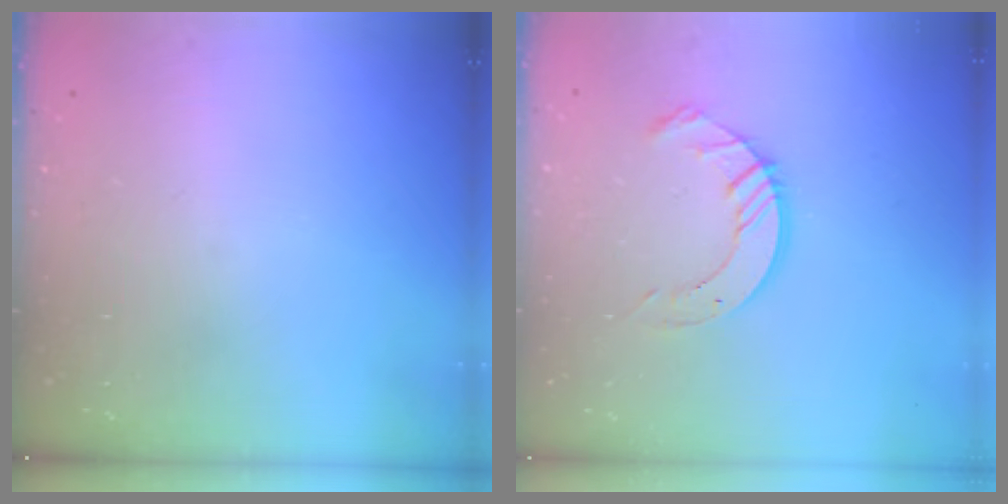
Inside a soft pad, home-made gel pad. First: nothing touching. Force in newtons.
{"total": 8.8, "press": 8.8, "slide": 0.9}